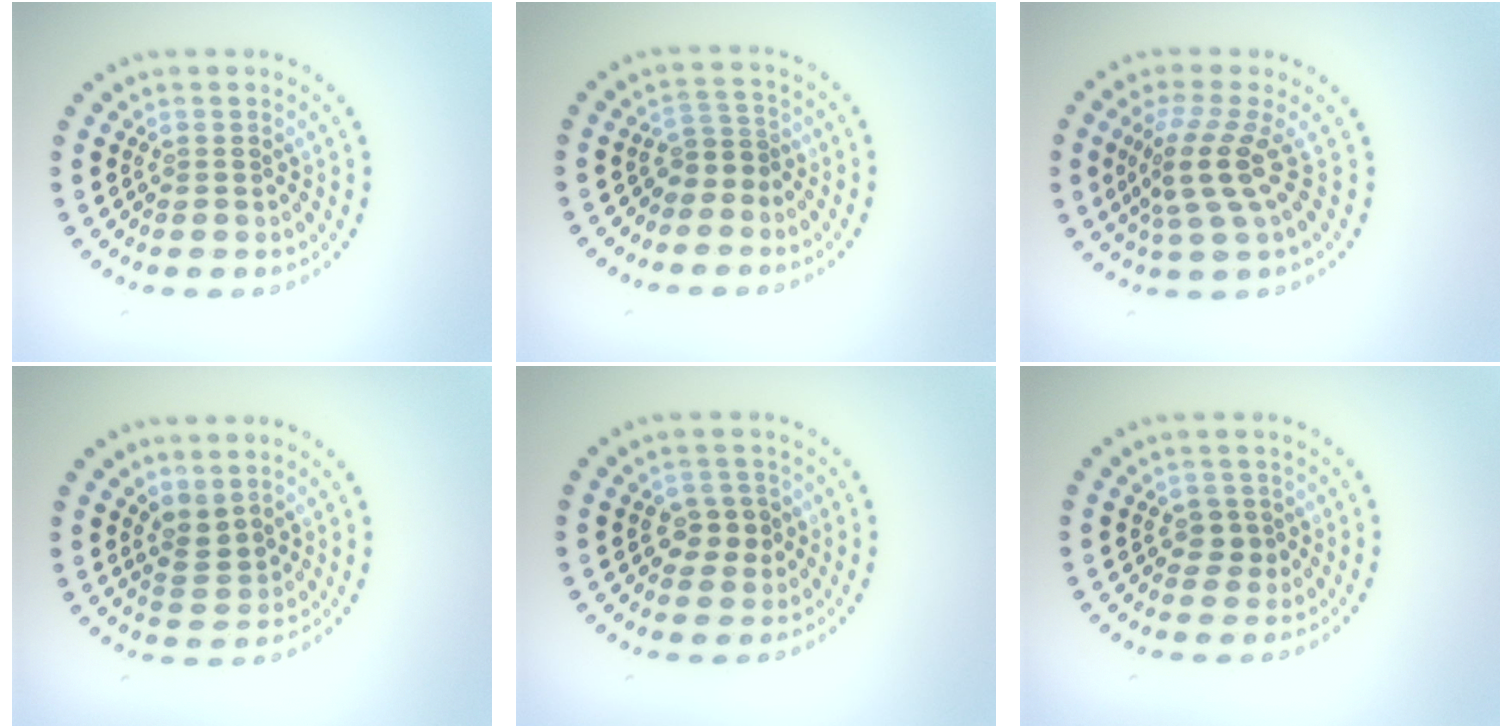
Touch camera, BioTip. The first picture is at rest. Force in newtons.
{"total": 1.9, "press": 1.2, "slide": 1.4}
{"total": 3.8, "press": 2.7, "slide": 2.7}
{"total": 2.2, "press": 1.6, "slide": 1.6}
{"total": 2.6, "press": 2.5, "slide": 0.5}
{"total": 1.4, "press": 1.4, "slide": 0.4}